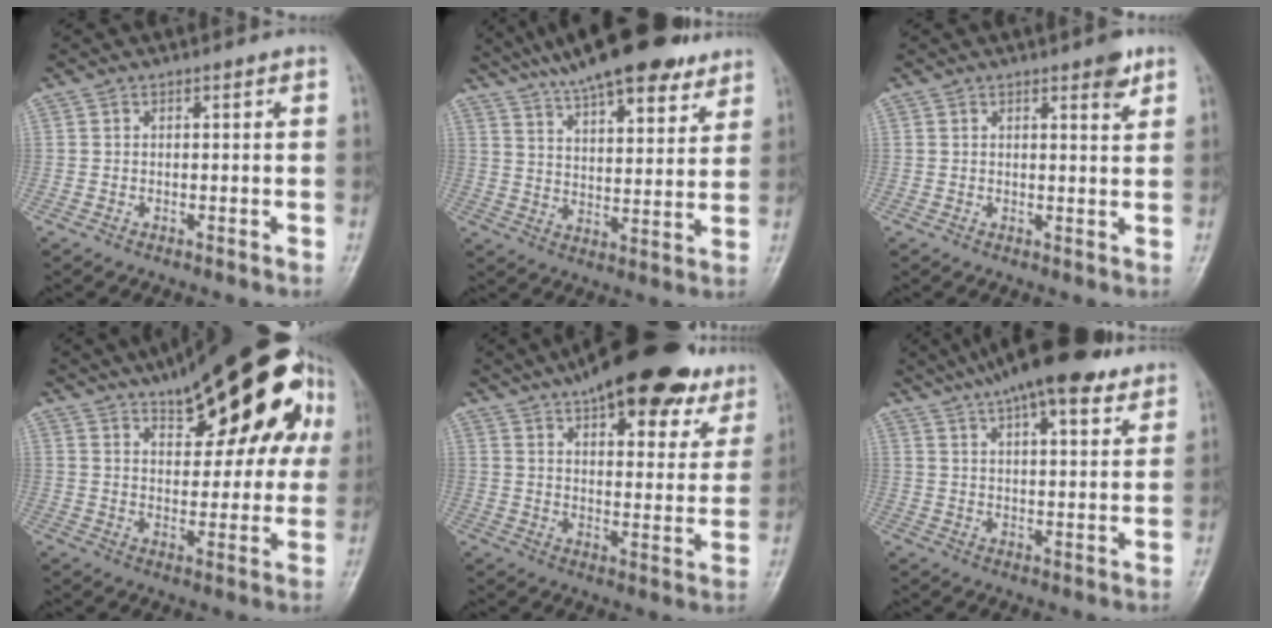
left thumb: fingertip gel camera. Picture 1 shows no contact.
{"total": 20.6, "force": [15.7, 6.3, 11.8], "torque": [-0.161, -0.034, 0.240]}
{"total": 3.4, "force": [2.1, 0.9, 2.5], "torque": [-0.026, -0.012, 0.026]}
{"total": 25.7, "force": [11.6, 10.2, 20.6], "torque": [-0.258, 0.010, 0.161]}
{"total": 26.6, "force": [18.7, 10.0, 16.0], "torque": [-0.203, -0.040, 0.249]}
{"total": 18.0, "force": [13.0, 5.4, 11.2], "torque": [-0.159, -0.016, 0.193]}